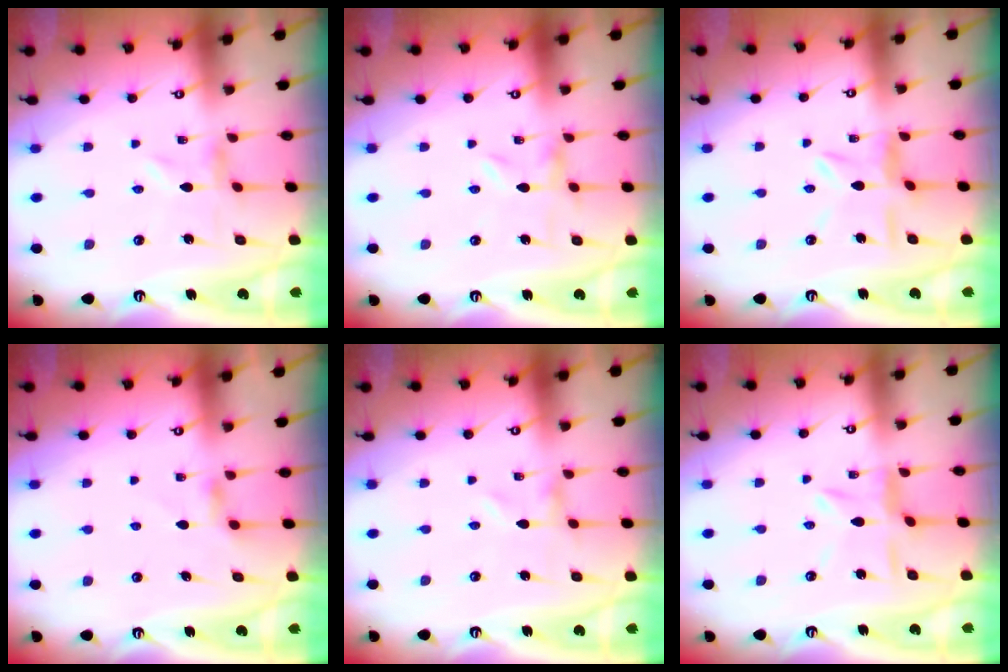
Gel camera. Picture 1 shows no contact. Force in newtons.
{"total": 0.0}
{"total": 8.0, "press": 7.9, "slide": 0.8}
{"total": 3.1, "press": 3.1, "slide": 0.6}
{"total": 0.0}
{"total": 6.5, "press": 6.5, "slide": 0.6}